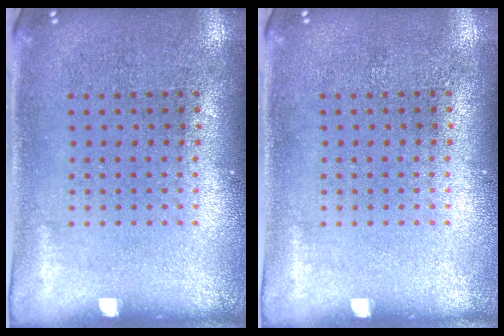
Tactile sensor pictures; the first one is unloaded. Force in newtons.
{"total": 0.0}